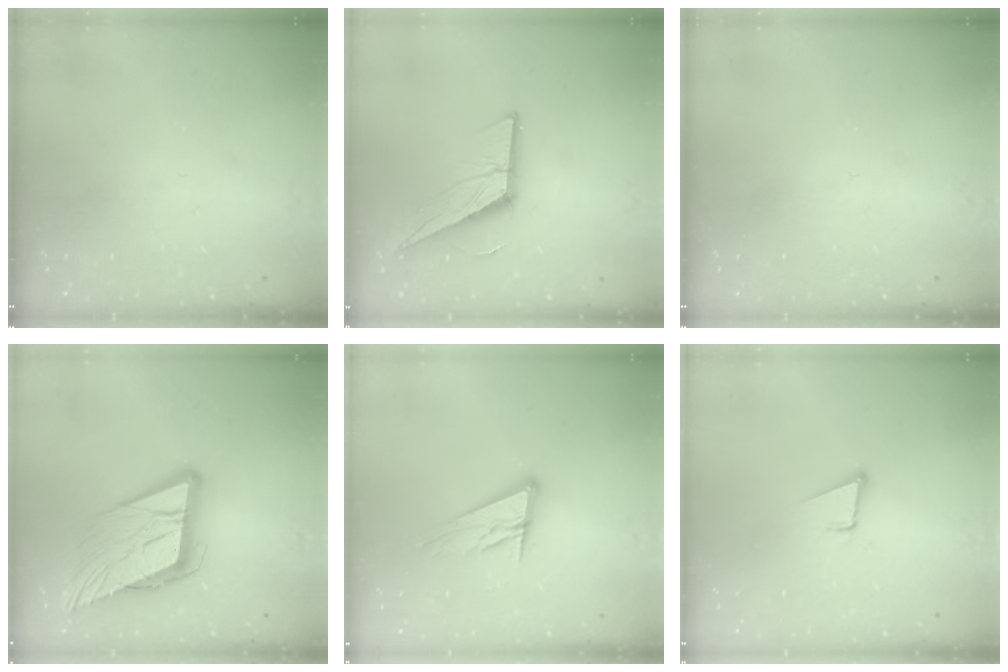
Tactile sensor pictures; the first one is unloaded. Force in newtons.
{"total": 13.3, "press": 13.3, "slide": 0.7}
{"total": 0.0}
{"total": 17.4, "press": 16.8, "slide": 4.4}
{"total": 12.4, "press": 12.2, "slide": 2.2}
{"total": 3.4, "press": 2.6, "slide": 2.2}